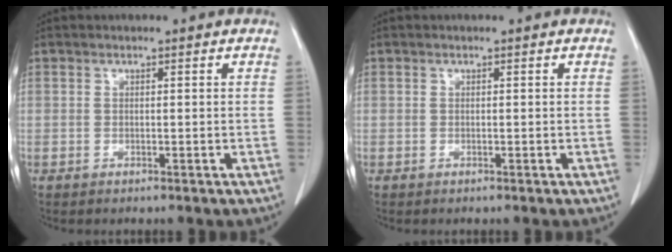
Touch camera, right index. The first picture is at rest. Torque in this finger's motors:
{"motor_torque": [0.00, 0.00, 0.00, 0.01]}